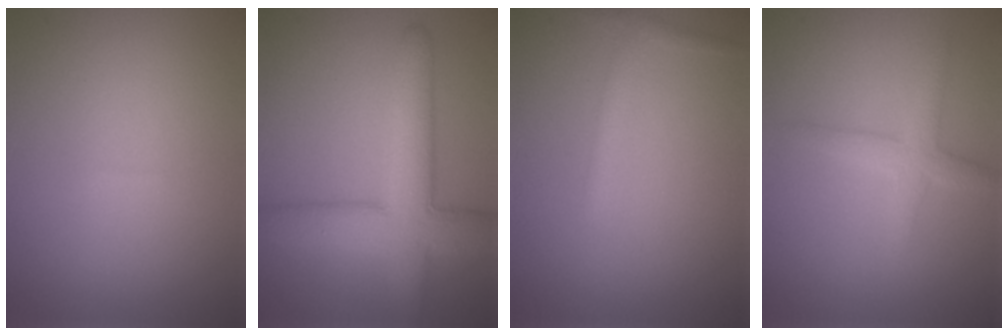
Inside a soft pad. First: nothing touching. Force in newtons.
{"total": 7.5, "press": 7.4, "slide": 0.3}
{"total": 1.3, "press": 1.3, "slide": 0.1}
{"total": 2.5, "press": 2.5, "slide": 0.1}